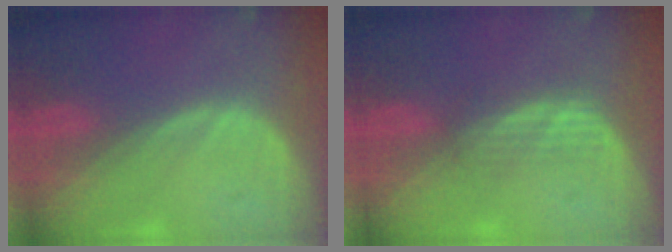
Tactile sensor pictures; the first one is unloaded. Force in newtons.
{"total": 2.8, "press": 2.6, "slide": 1.0}